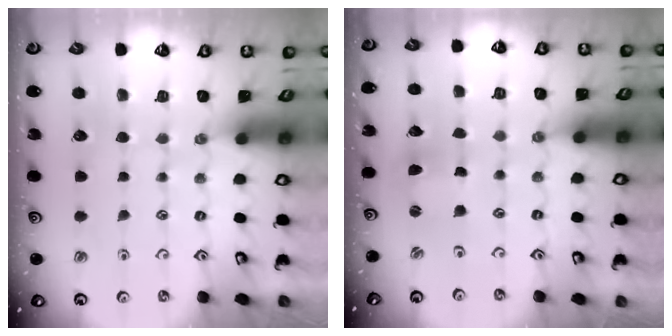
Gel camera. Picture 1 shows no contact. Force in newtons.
{"total": 1.5, "press": 1.4, "slide": 0.2}